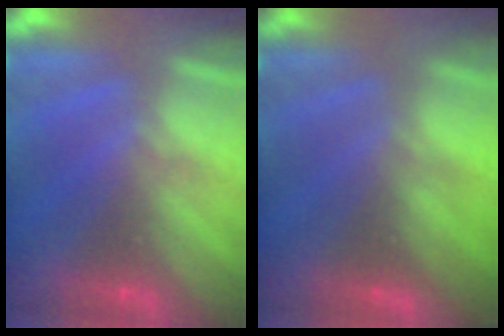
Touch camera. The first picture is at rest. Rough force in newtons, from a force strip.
{"total": 2.0}